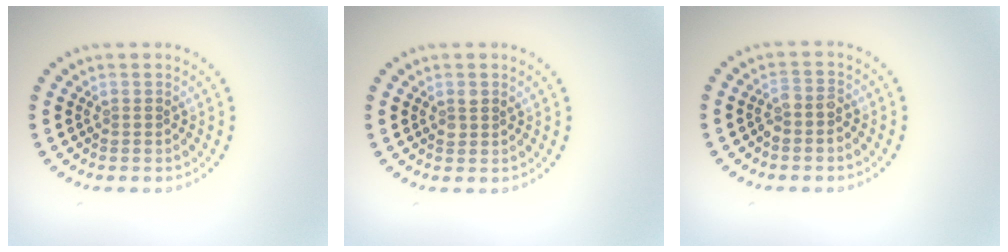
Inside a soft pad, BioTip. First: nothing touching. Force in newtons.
{"total": 1.0, "press": 1.0, "slide": 0.2}
{"total": 1.7, "press": 1.5, "slide": 0.8}